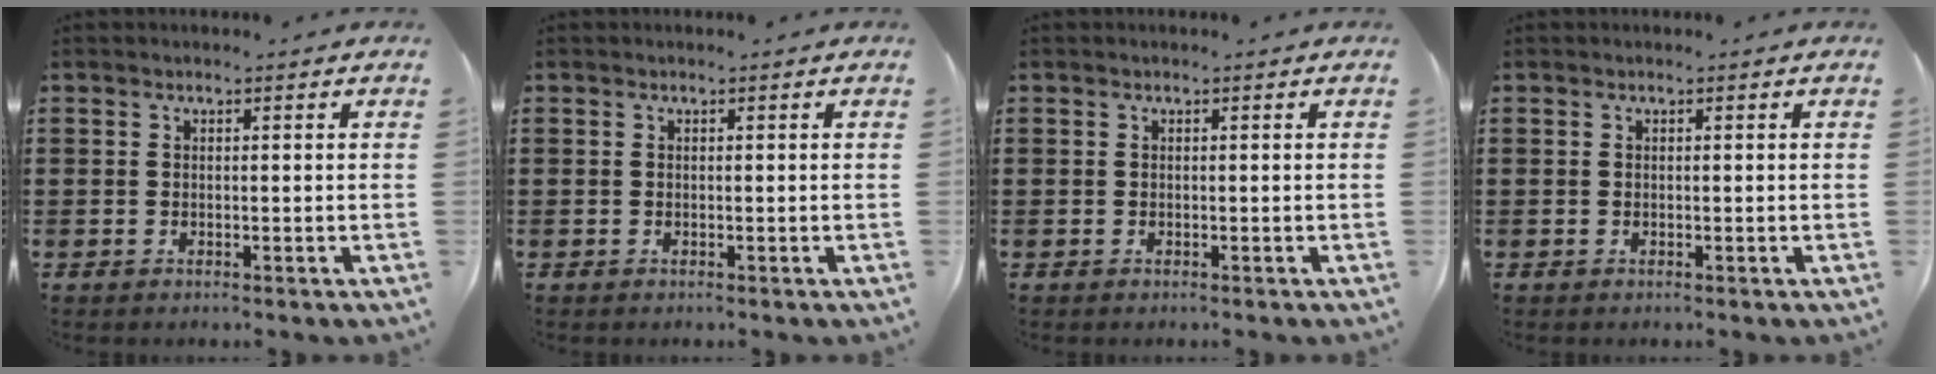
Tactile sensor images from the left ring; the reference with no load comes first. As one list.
[{"total": 0.0}, {"total": 0.0}, {"total": 0.0}]